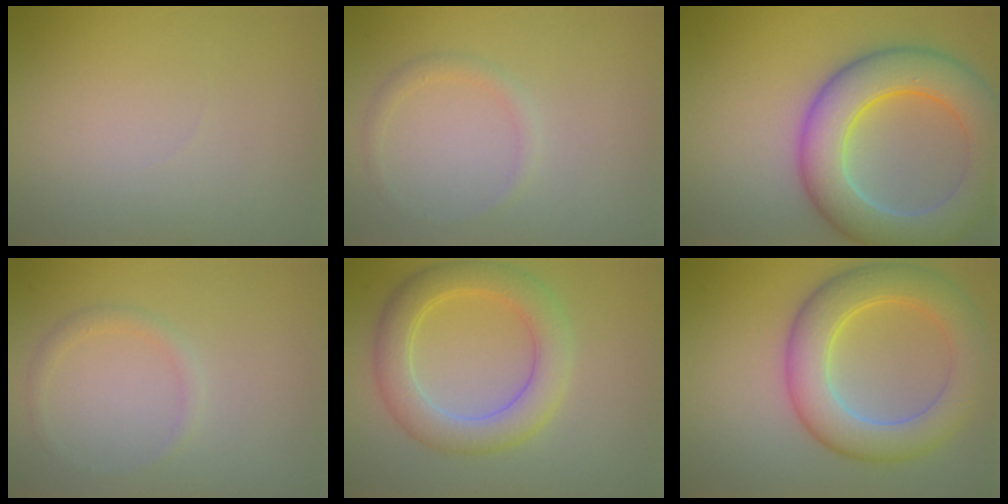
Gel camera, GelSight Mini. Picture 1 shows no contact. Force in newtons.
{"total": 1.1, "press": 1.1, "slide": 0.1}
{"total": 9.0, "press": 9.0, "slide": 0.6}
{"total": 1.1, "press": 1.1, "slide": 0.1}
{"total": 5.0, "press": 5.0, "slide": 0.2}
{"total": 6.9, "press": 6.9, "slide": 0.3}